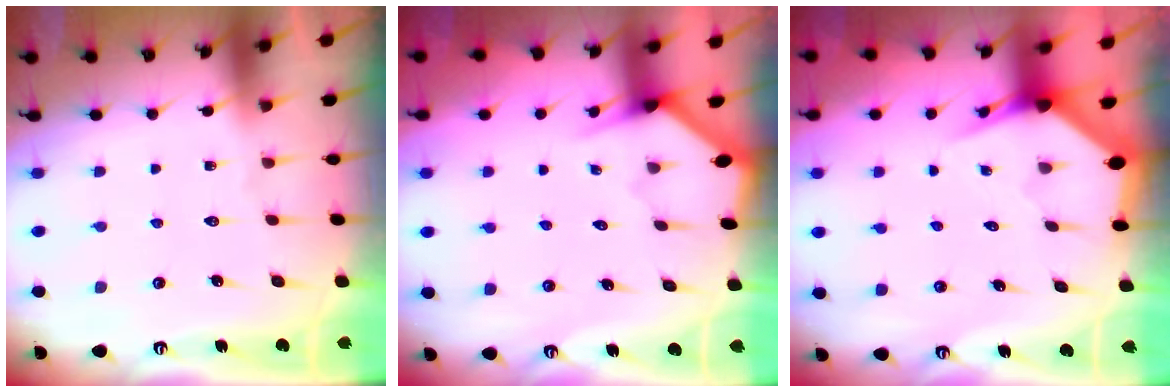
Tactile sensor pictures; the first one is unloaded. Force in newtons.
{"total": 2.9, "press": 2.9, "slide": 0.2}
{"total": 3.4, "press": 3.4, "slide": 0.4}